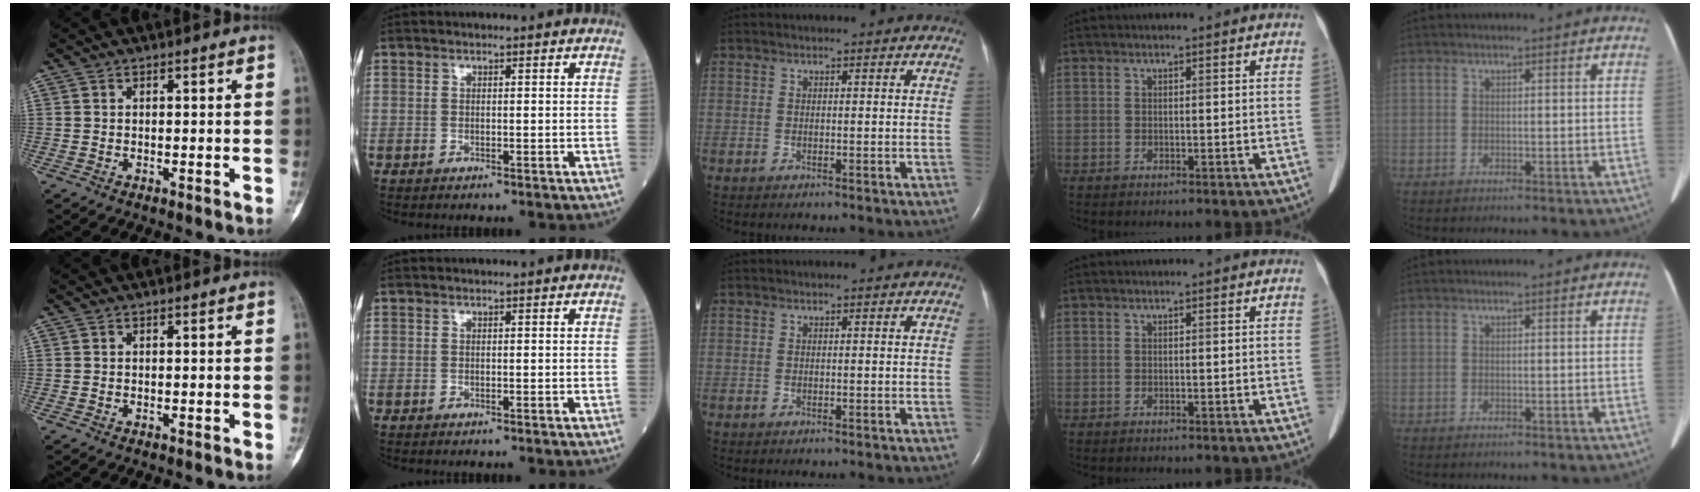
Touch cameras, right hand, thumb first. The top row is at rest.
{}